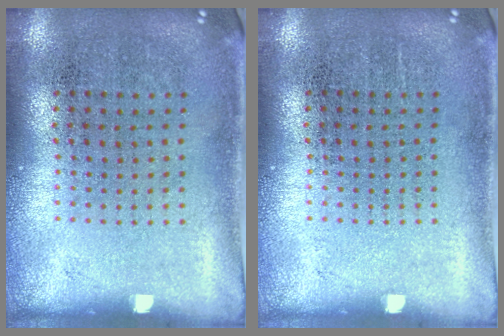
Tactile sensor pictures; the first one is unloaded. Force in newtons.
{"total": 0.0}